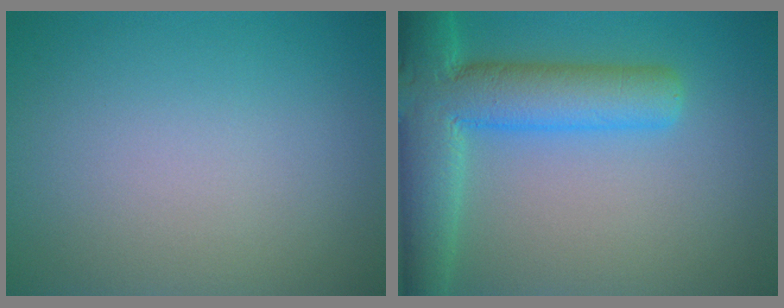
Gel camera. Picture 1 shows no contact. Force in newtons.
{"total": 8.6, "press": 8.6, "slide": 0.5}